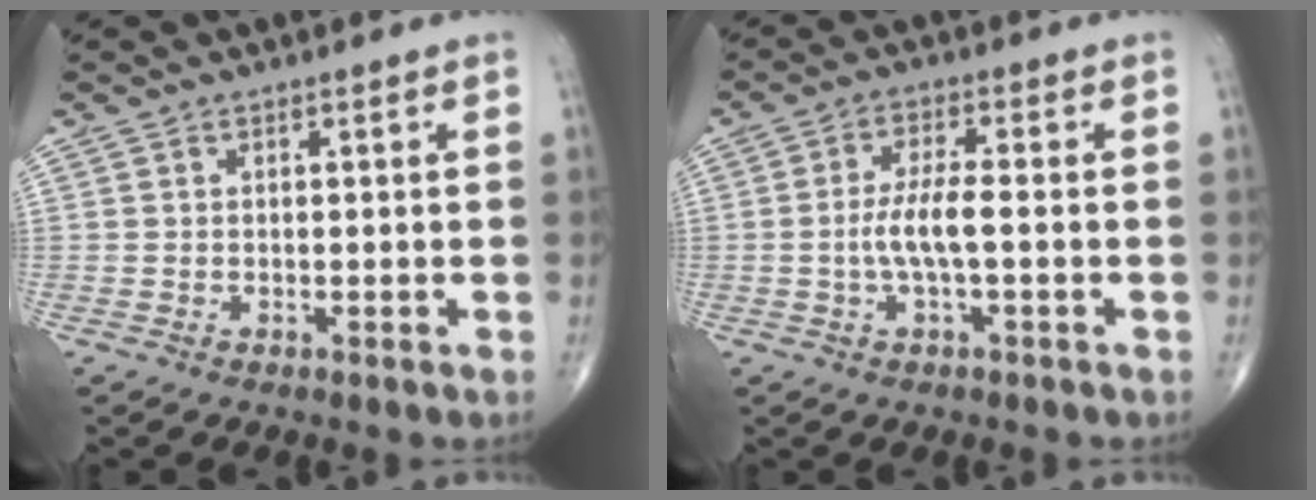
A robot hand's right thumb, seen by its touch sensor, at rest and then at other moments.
{"total": 6.0, "force": [-1.0, 1.5, 5.7], "torque": [-0.128, 0.011, -0.022]}